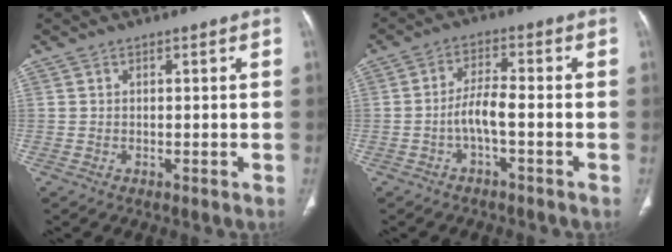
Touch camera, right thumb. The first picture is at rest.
{"total": 4.7, "force": [-1.7, 1.1, 4.2], "torque": [-0.088, 0.021, -0.034]}